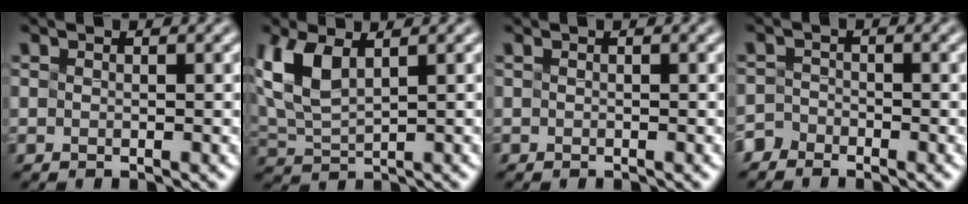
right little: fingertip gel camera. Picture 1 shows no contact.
{"total": 4.2, "force": [1.8, 2.0, 3.3], "torque": [-0.088, 0.006, 0.050]}
{"total": 0.0}
{"total": 2.0, "force": [-1.9, 0.1, -0.6], "torque": [0.006, 0.003, -0.032]}